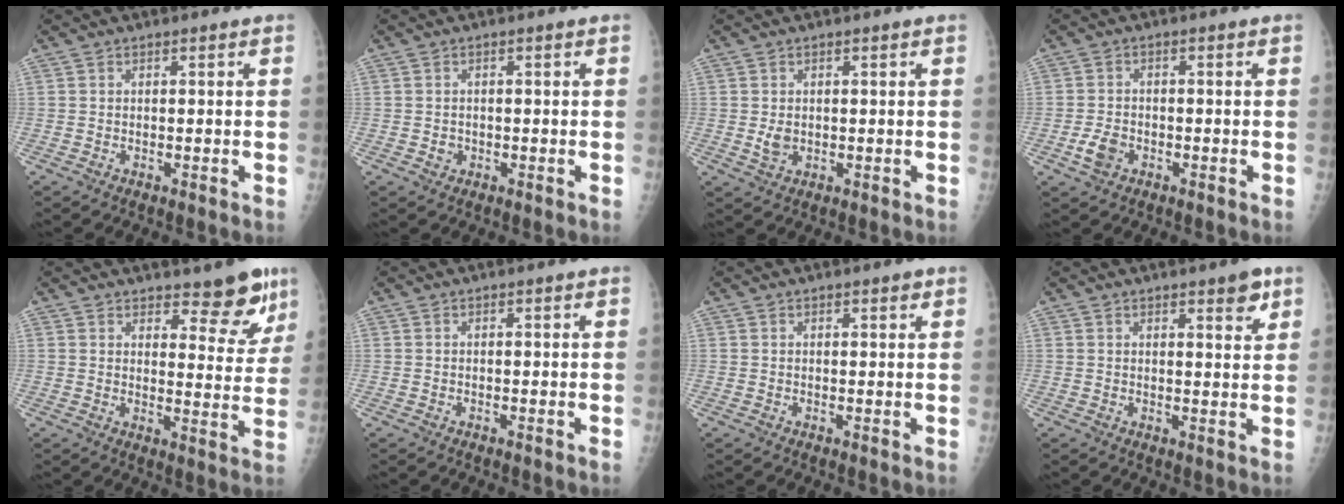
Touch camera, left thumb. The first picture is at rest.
{"total": 1.4, "force": [-0.4, 1.2, 0.5], "torque": [-0.002, 0.004, -0.003]}
{"total": 2.4, "force": [0.1, 1.8, 1.6], "torque": [-0.024, -0.004, 0.007]}
{"total": 3.8, "force": [-1.6, 2.7, 2.2], "torque": [-0.041, 0.007, -0.028]}
{"total": 9.1, "force": [6.8, 3.5, 5.0], "torque": [-0.024, -0.049, 0.094]}
{"total": 0.0}
{"total": 0.9, "force": [0.7, 0.3, 0.6], "torque": [-0.006, -0.002, 0.010]}
{"total": 4.2, "force": [2.6, 1.3, 3.0], "torque": [-0.030, -0.015, 0.033]}